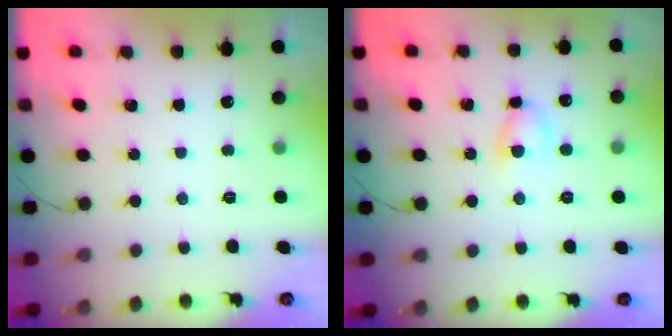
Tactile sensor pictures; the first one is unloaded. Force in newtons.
{"total": 5.6, "press": 5.5, "slide": 1.1}